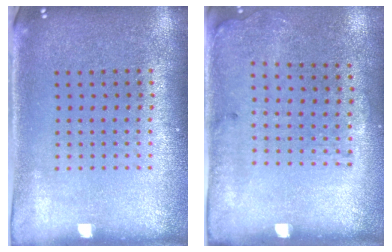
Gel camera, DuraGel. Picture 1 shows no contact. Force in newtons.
{"total": 1.8, "press": 1.2, "slide": 1.3}